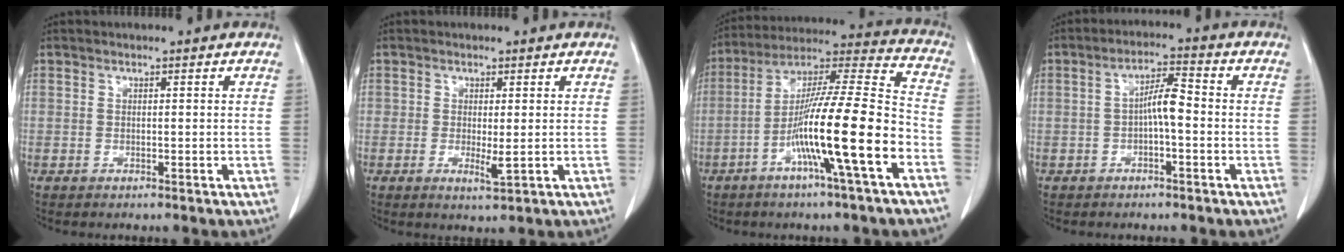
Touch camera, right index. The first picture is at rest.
{"total": 2.4, "force": [-0.3, 0.5, 2.3], "torque": [-0.038, -0.007, -0.003]}
{"total": 17.9, "force": [-6.5, -0.2, 16.7], "torque": [-0.292, 0.000, -0.120]}
{"total": 4.6, "force": [-0.6, 0.9, 4.5], "torque": [-0.079, 0.016, -0.010]}